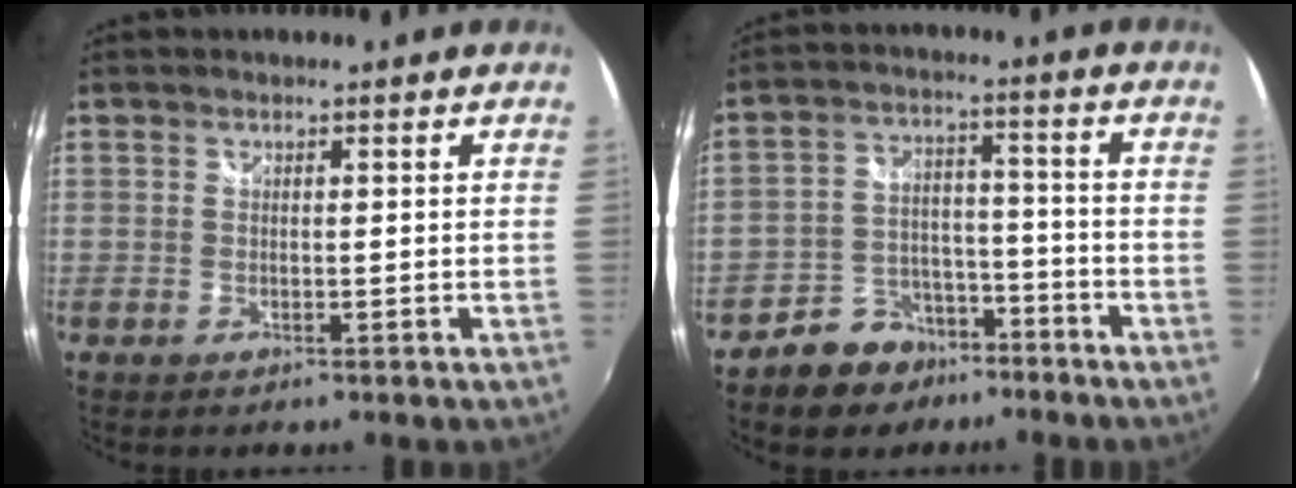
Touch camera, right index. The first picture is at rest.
{"total": 9.4, "force": [-6.7, 6.3, 2.3], "torque": [-0.055, 0.027, -0.096]}